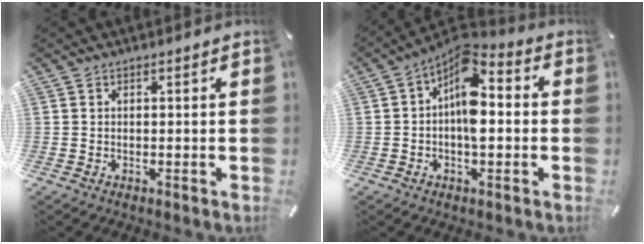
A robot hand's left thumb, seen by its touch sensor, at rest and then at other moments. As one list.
[{"total": 10.3, "force": [0.4, 5.6, 8.7], "torque": [-0.135, -0.020, 0.005]}]